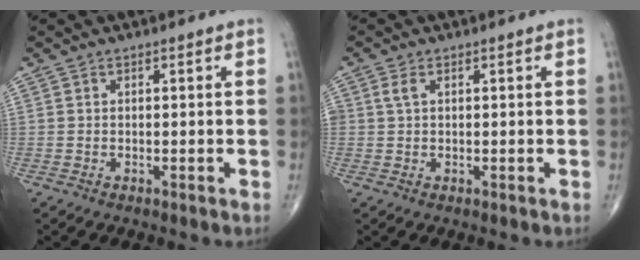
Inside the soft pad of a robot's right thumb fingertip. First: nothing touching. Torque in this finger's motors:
{"motor_torque": [-0.03, -0.04, 0.17, 0.08, 0.01]}